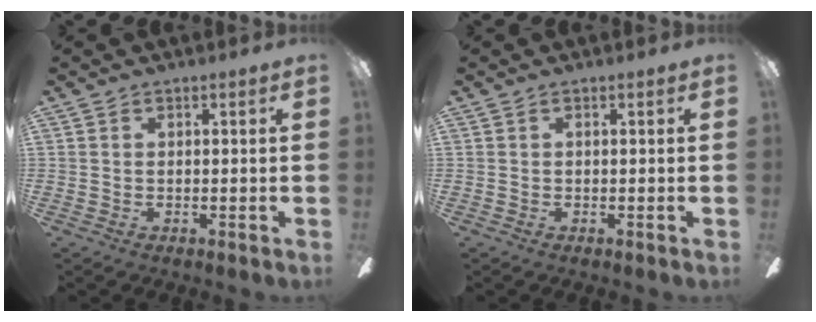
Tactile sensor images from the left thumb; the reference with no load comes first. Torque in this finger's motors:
{"motor_torque": [-0.01, 0.00, 0.01, 0.00, 0.00]}